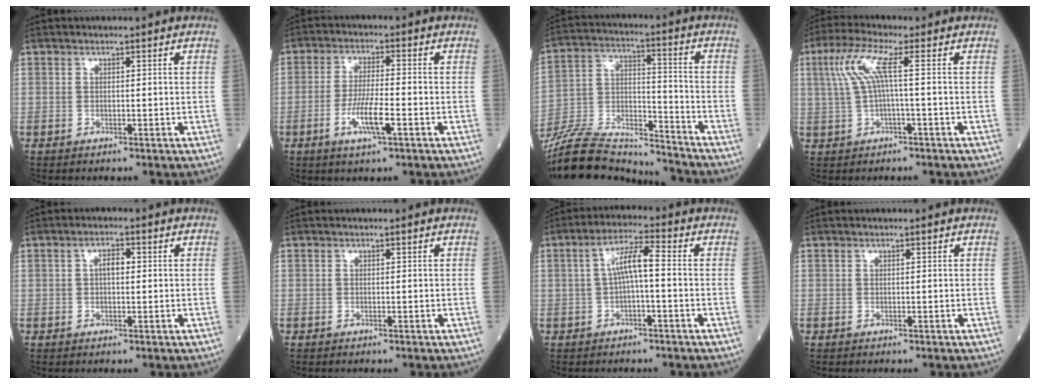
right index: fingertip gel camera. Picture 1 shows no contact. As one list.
[{"total": 6.4, "force": [-2.5, 0.7, 5.8], "torque": [-0.109, -0.007, -0.047]}, {"total": 19.4, "force": [-18.4, 3.5, 5.3], "torque": [-0.123, 0.012, -0.315]}, {"total": 5.9, "force": [1.0, 0.2, 5.8], "torque": [-0.131, 0.024, 0.024]}, {"total": 2.3, "force": [0.3, 1.0, 2.0], "torque": [-0.035, 0.006, 0.003]}, {"total": 0.0}, {"total": 5.5, "force": [-0.1, 0.8, 5.4], "torque": [-0.098, 0.021, -0.002]}, {"total": 0.0}]